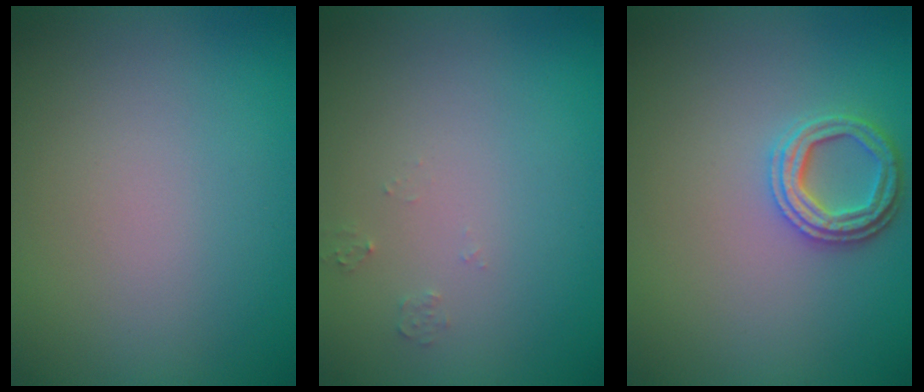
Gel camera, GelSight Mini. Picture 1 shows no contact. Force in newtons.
{"total": 0.7, "press": 0.7, "slide": 0.1}
{"total": 3.1, "press": 2.8, "slide": 1.3}